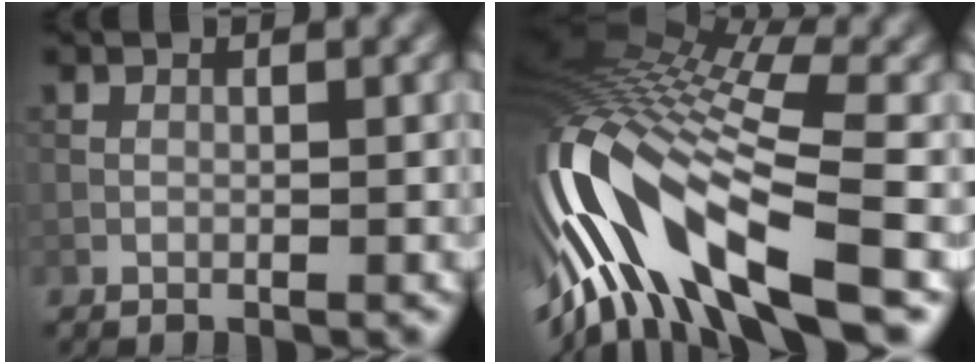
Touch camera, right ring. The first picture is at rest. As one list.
[{"total": 14.9, "force": [-3.6, 5.4, 13.4], "torque": [-0.284, 0.007, -0.058]}]